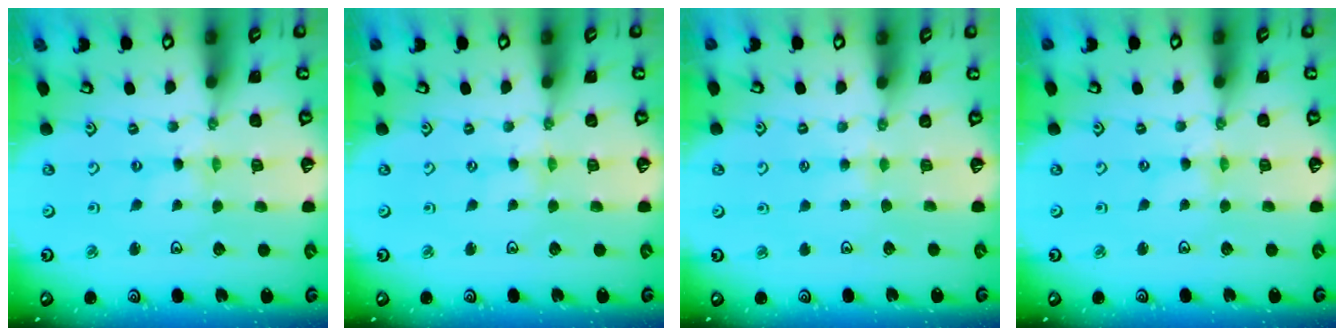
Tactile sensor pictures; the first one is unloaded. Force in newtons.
{"total": 0.9, "press": 0.9, "slide": 0.3}
{"total": 3.1, "press": 3.1, "slide": 0.5}
{"total": 0.0}